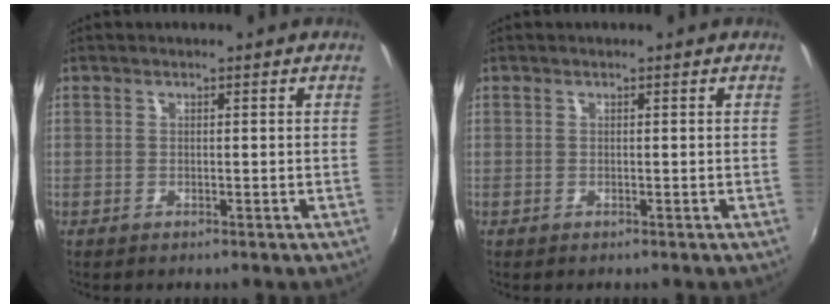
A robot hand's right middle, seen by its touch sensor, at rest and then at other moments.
{"total": 0.0}